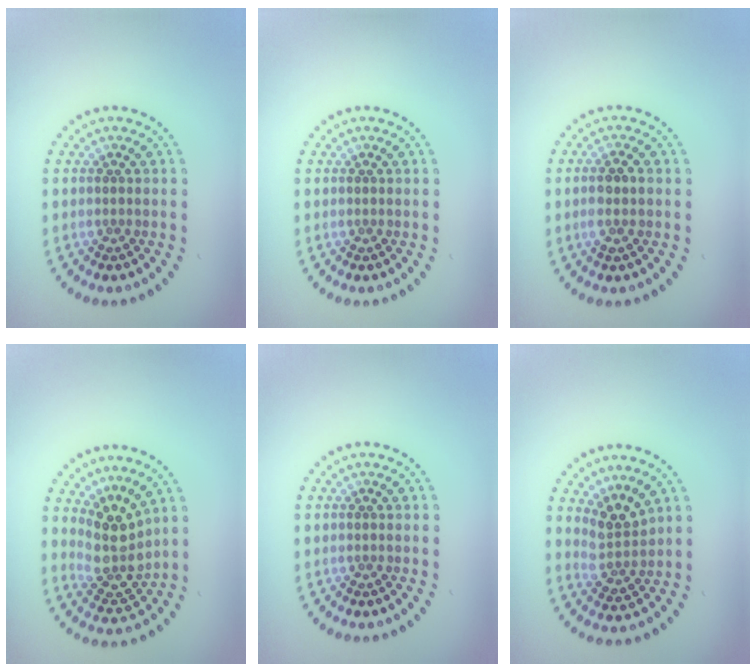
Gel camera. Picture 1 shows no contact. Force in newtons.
{"total": 0.0}
{"total": 2.0, "press": 1.9, "slide": 0.5}
{"total": 4.1, "press": 3.1, "slide": 2.6}
{"total": 0.0}
{"total": 3.1, "press": 2.2, "slide": 2.2}